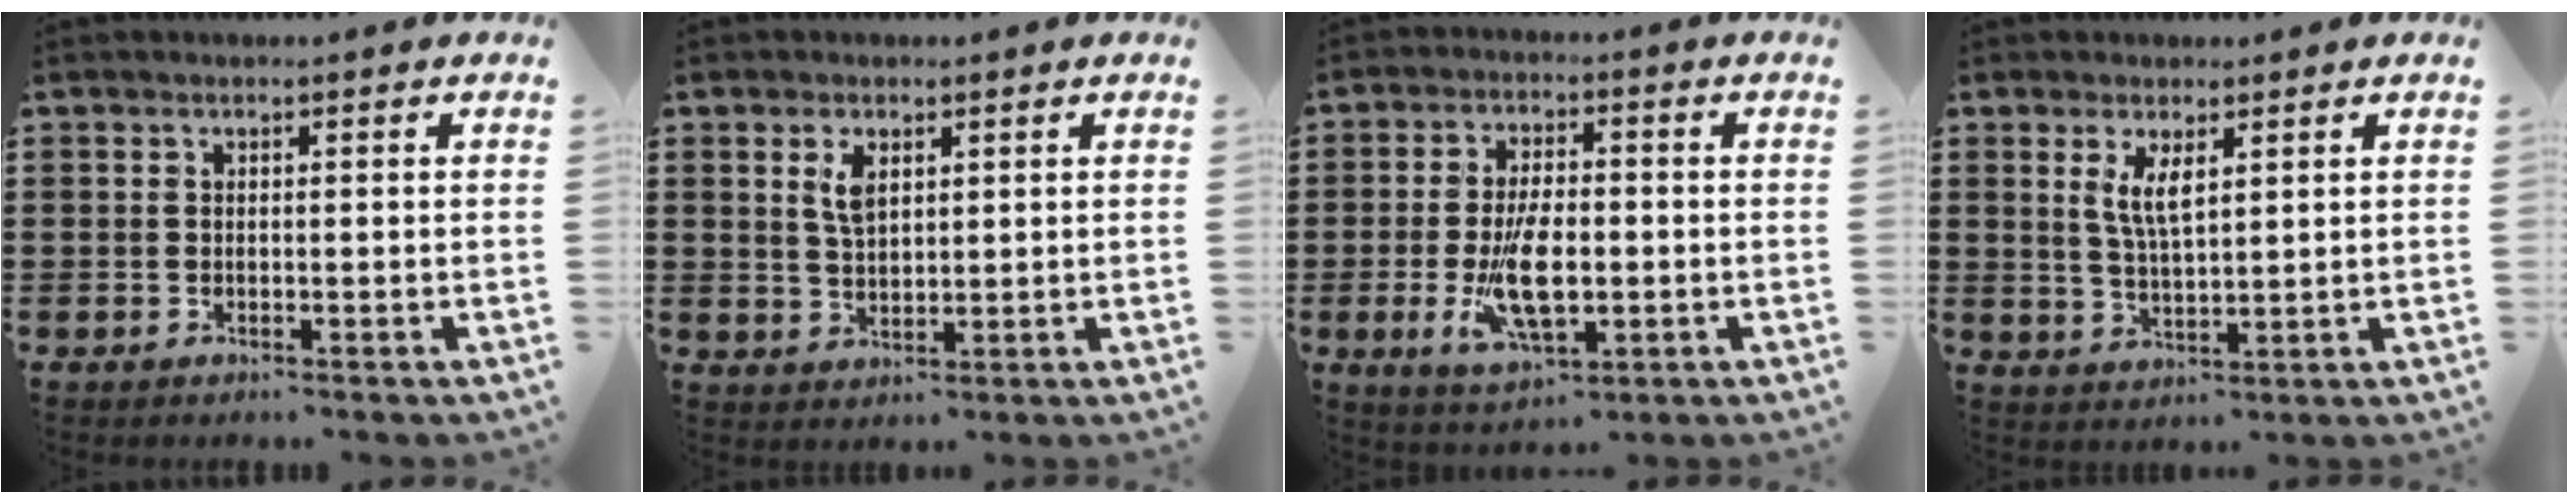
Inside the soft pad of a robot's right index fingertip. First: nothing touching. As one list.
[{"total": 3.5, "force": [1.6, 1.6, 2.7], "torque": [-0.058, 0.006, 0.028]}, {"total": 9.4, "force": [-1.7, 4.1, 8.3], "torque": [-0.172, -0.013, -0.034]}, {"total": 4.3, "force": [1.8, 1.3, 3.7], "torque": [-0.077, 0.002, 0.032]}]